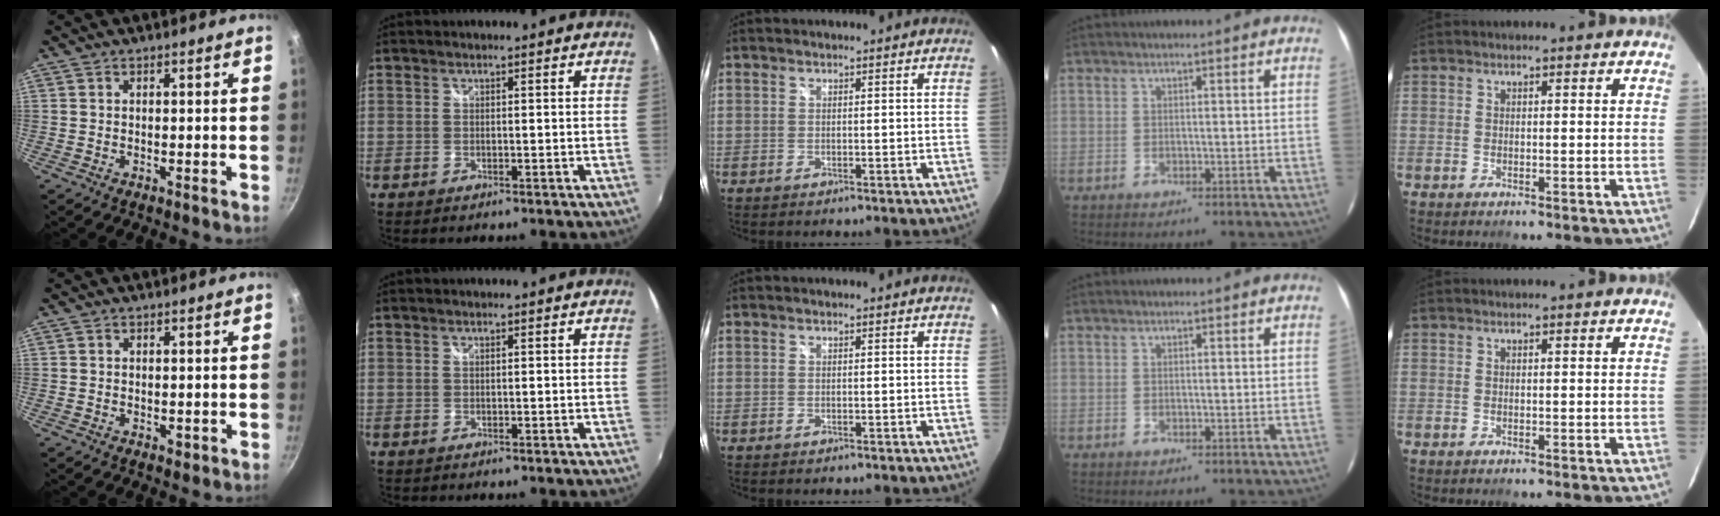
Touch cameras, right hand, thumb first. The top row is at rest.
{"thumb": {"total": 1.1, "force": [-0.2, 0.9, 0.6], "torque": [-0.006, 0.000, -0.003]}}